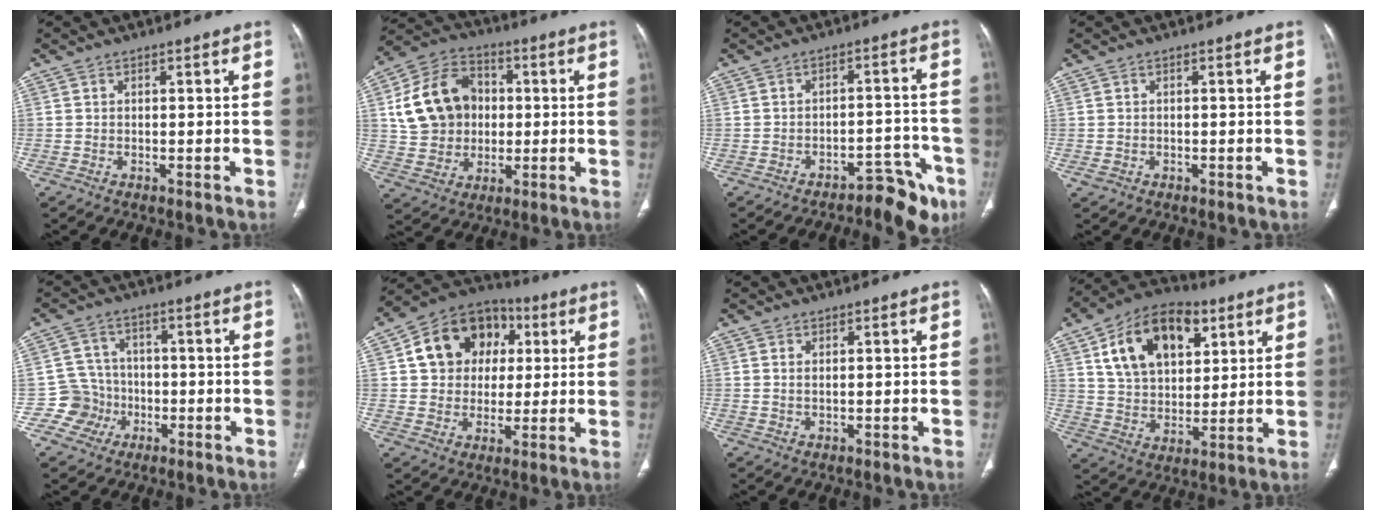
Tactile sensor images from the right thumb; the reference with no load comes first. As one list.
[{"total": 15.8, "force": [1.9, 13.0, 8.7], "torque": [-0.135, 0.020, 0.038]}, {"total": 8.8, "force": [-6.6, 3.9, 4.3], "torque": [-0.022, 0.070, -0.089]}, {"total": 0.9, "force": [-0.3, 0.8, 0.3], "torque": [-0.012, 0.005, 0.000]}, {"total": 6.7, "force": [-2.2, 6.4, 0.3], "torque": [0.036, 0.019, -0.043]}, {"total": 15.7, "force": [3.9, 13.0, 7.9], "torque": [-0.093, 0.014, 0.059]}, {"total": 1.0, "force": [0.4, 0.4, 0.9], "torque": [-0.020, -0.002, 0.010]}, {"total": 18.9, "force": [7.8, 12.0, 12.4], "torque": [-0.171, -0.013, 0.133]}]